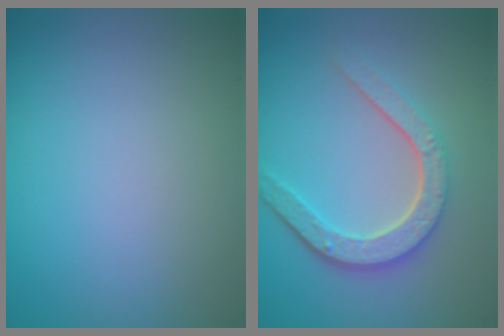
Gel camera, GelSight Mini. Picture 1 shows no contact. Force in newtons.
{"total": 4.7, "press": 3.6, "slide": 3.0}